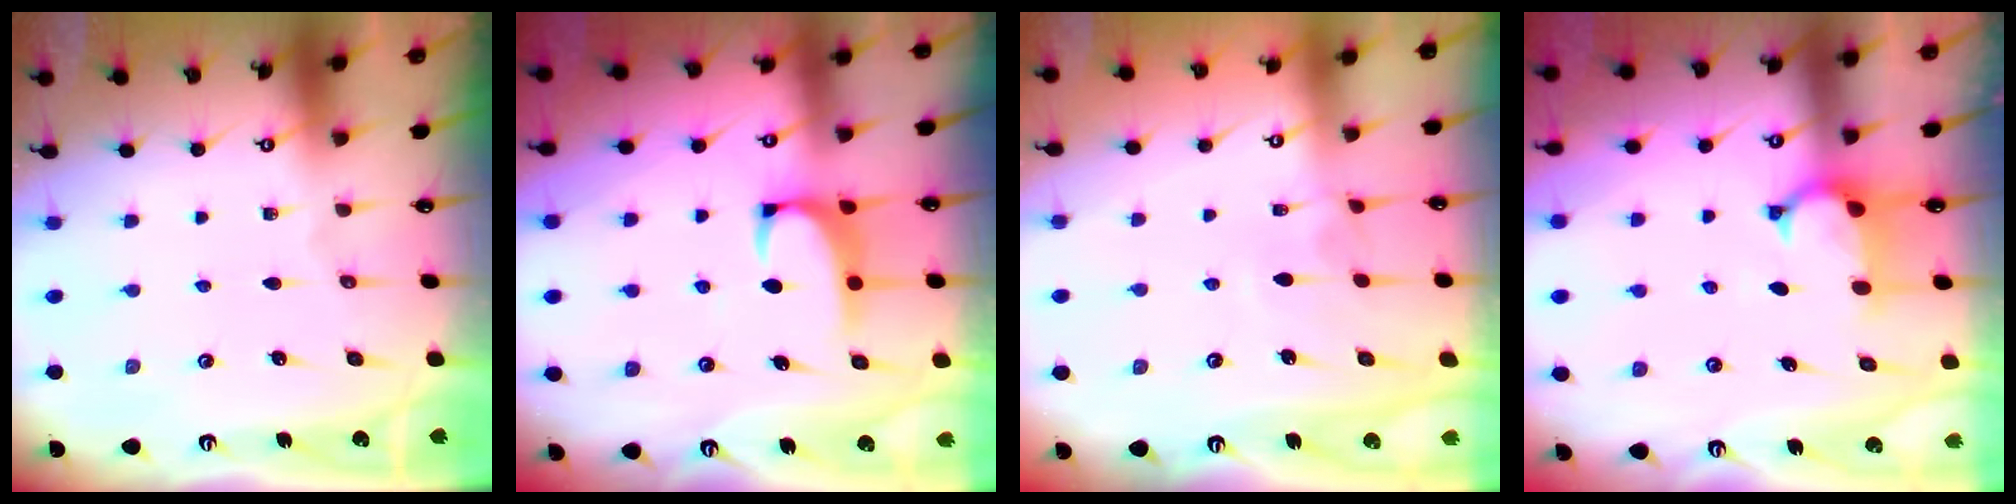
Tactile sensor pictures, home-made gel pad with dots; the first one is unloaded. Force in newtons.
{"total": 2.5, "press": 2.4, "slide": 0.8}
{"total": 3.5, "press": 3.5, "slide": 0.6}
{"total": 0.7, "press": 0.1, "slide": 0.7}